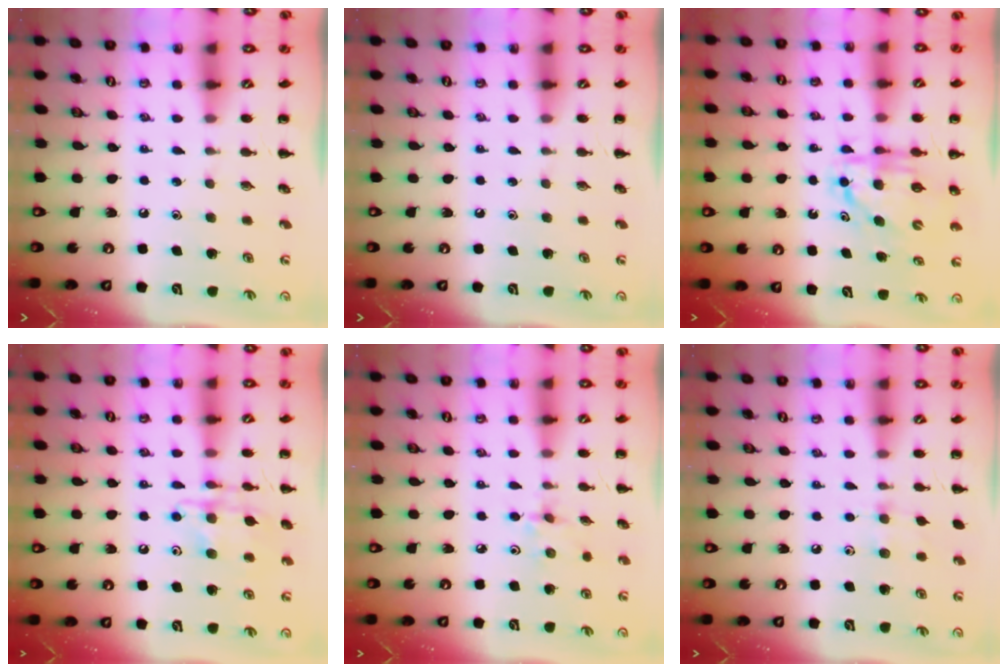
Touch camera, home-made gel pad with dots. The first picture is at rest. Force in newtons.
{"total": 0.0}
{"total": 6.3, "press": 6.2, "slide": 0.9}
{"total": 12.5, "press": 12.4, "slide": 1.6}
{"total": 2.7, "press": 2.5, "slide": 0.8}
{"total": 6.6, "press": 6.3, "slide": 2.0}